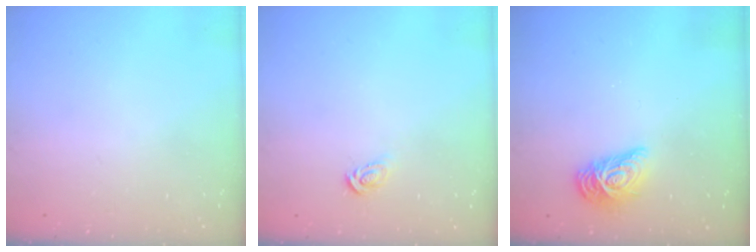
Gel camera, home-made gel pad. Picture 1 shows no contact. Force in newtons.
{"total": 3.1, "press": 3.1, "slide": 0.2}
{"total": 10.6, "press": 10.6, "slide": 0.5}